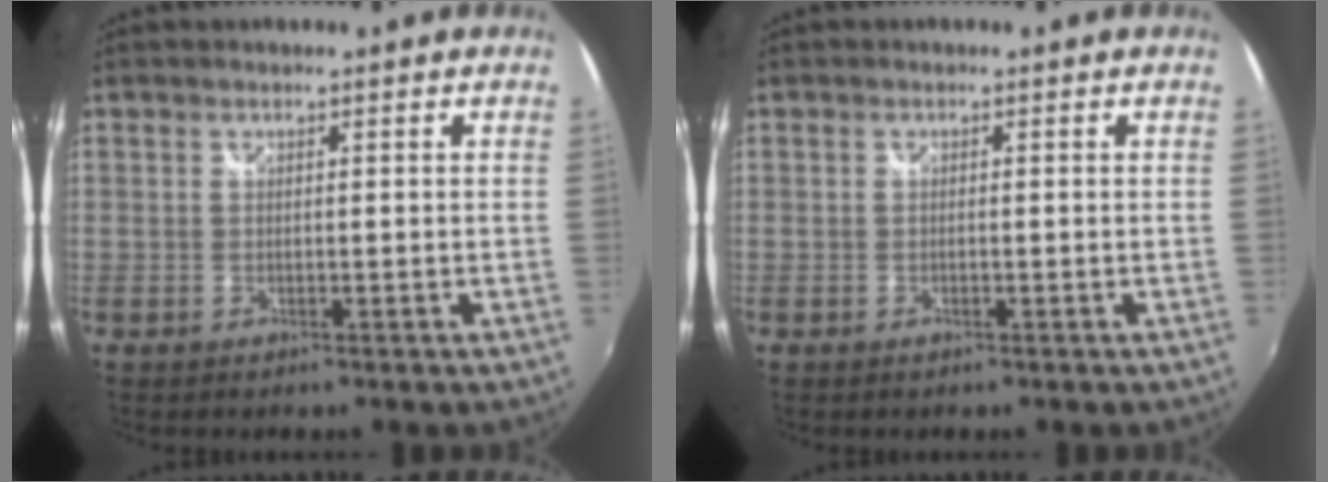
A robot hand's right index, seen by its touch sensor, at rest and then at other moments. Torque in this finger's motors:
{"motor_torque": [0.20, 0.58, 0.06, 0.00]}